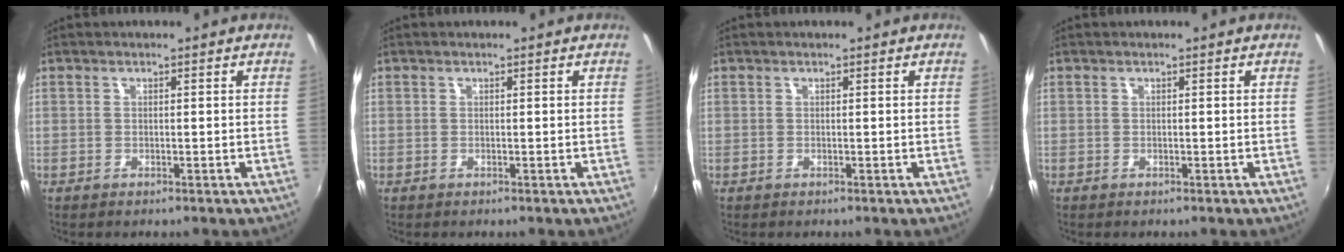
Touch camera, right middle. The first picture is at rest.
{"total": 0.0}
{"total": 0.0}
{"total": 0.0}